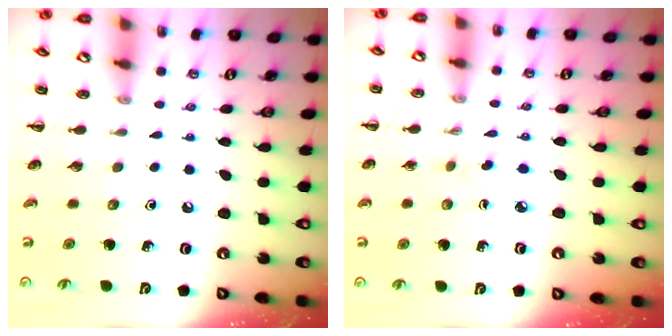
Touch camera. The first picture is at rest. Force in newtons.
{"total": 2.9, "press": 2.7, "slide": 1.1}